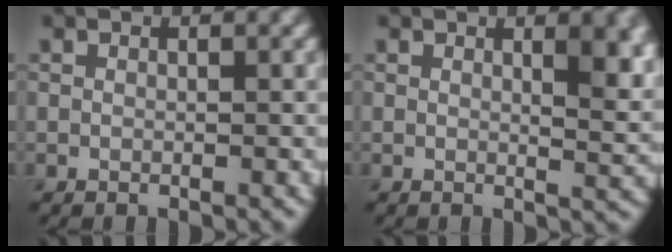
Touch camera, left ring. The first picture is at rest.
{"total": 4.5, "force": [1.8, 1.6, 3.8], "torque": [-0.035, 0.000, 0.025]}